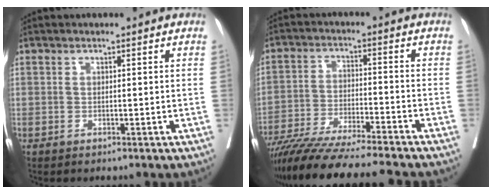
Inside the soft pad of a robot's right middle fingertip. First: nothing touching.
{"total": 16.9, "force": [-14.9, -0.7, 8.0], "torque": [-0.131, -0.036, -0.246]}